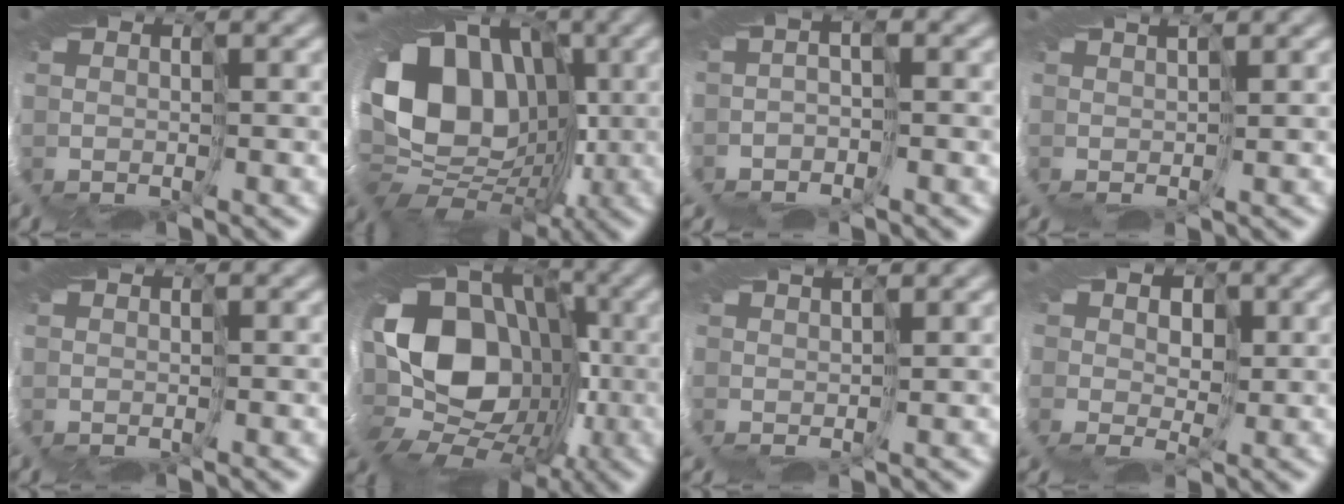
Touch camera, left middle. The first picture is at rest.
{"total": 10.0, "force": [1.5, 8.0, 5.8], "torque": [-0.074, 0.019, -0.009]}
{"total": 1.8, "force": [-1.2, -1.3, 0.0], "torque": [0.015, 0.003, -0.032]}
{"total": 3.0, "force": [1.9, -2.1, -1.0], "torque": [0.024, 0.024, 0.004]}
{"total": 0.0}
{"total": 16.1, "force": [-0.7, 13.2, 9.2], "torque": [-0.116, -0.013, -0.067]}
{"total": 2.9, "force": [2.0, -1.9, -0.8], "torque": [0.017, 0.023, 0.007]}
{"total": 2.3, "force": [1.4, 1.4, 1.1], "torque": [0.004, 0.015, -0.007]}